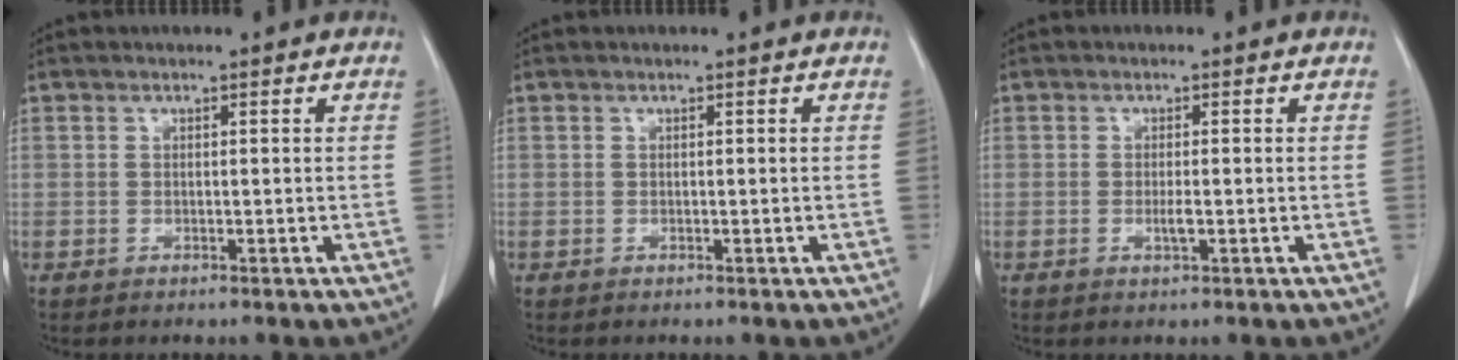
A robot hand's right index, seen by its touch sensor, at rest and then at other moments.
{"total": 0.0}
{"total": 1.6, "force": [-0.4, 0.2, 1.6], "torque": [-0.031, -0.004, -0.006]}